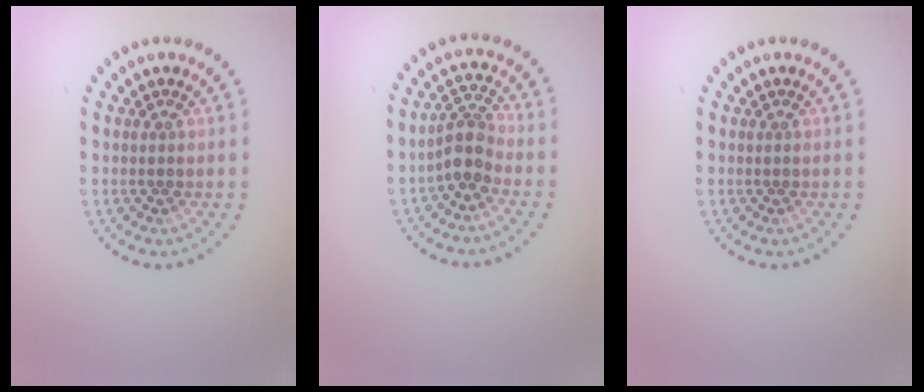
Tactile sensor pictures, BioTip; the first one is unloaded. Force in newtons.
{"total": 2.7, "press": 2.2, "slide": 1.6}
{"total": 0.0}